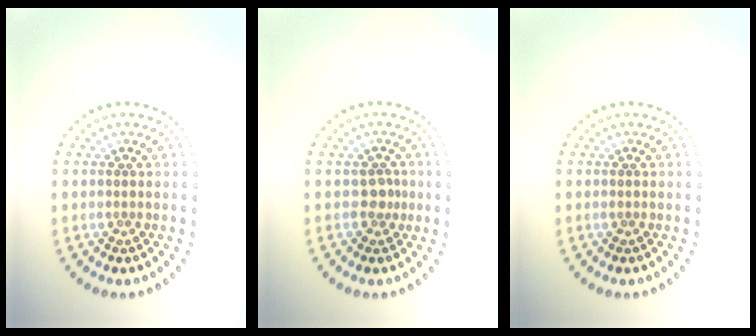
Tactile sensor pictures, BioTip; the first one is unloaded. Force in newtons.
{"total": 1.5, "press": 1.1, "slide": 0.9}
{"total": 0.0}